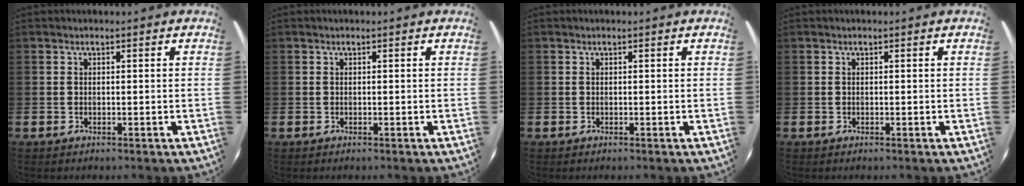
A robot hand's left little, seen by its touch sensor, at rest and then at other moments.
{"total": 0.0}
{"total": 0.0}
{"total": 0.0}